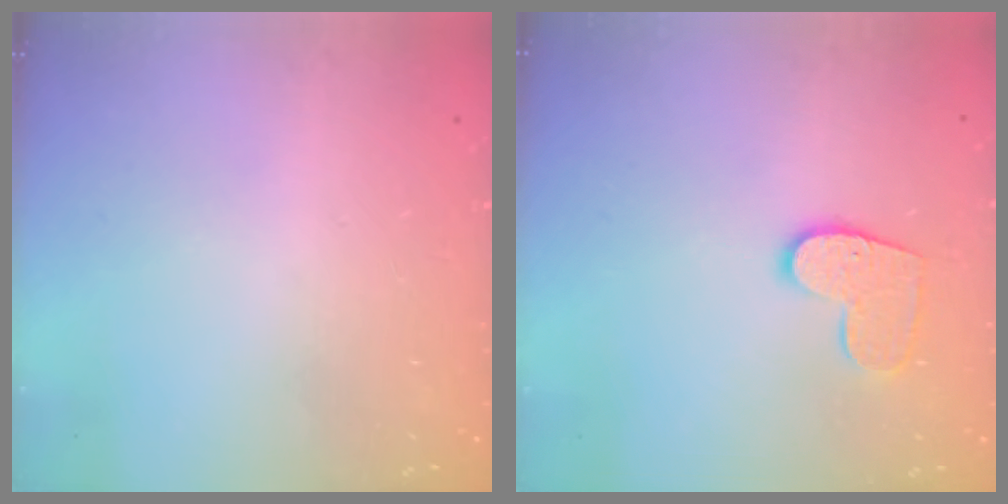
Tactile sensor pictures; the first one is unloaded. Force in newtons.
{"total": 10.0, "press": 10.0, "slide": 0.6}